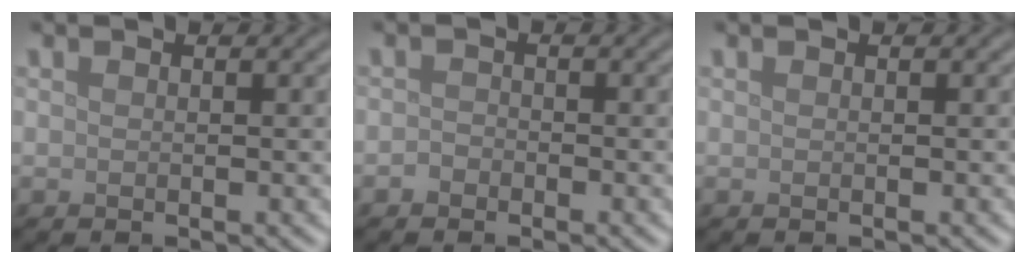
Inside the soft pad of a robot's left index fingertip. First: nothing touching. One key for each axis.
{"total": 0.9, "fx": -0.6, "fy": 0.6, "fz": 0.2, "tx": -0.002, "ty": 0.001, "tz": -0.013}
{"total": 0.0}